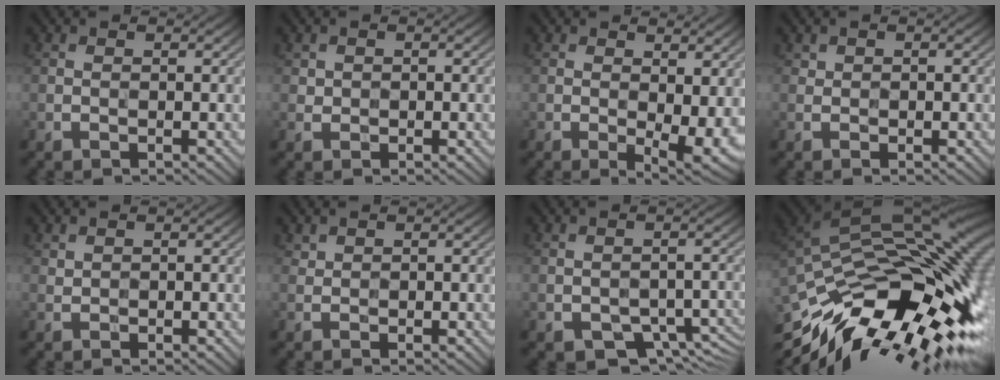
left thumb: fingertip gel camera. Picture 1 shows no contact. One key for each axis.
{"total": 1.2, "fx": 0.3, "fy": 1.1, "fz": 0.2, "tx": -0.003, "ty": 0.000, "tz": 0.004}
{"total": 4.8, "fx": 0.2, "fy": 2.0, "fz": 4.3, "tx": -0.064, "ty": -0.005, "tz": 0.007}
{"total": 1.1, "fx": 0.3, "fy": 0.8, "fz": 0.6, "tx": -0.009, "ty": 0.004, "tz": 0.005}
{"total": 0.7, "fx": 0.4, "fy": 0.4, "fz": 0.4, "tx": -0.009, "ty": 0.004, "tz": 0.010}
{"total": 0.9, "fx": 0.6, "fy": 0.5, "fz": 0.5, "tx": -0.009, "ty": 0.004, "tz": 0.011}
{"total": 6.2, "fx": -3.1, "fy": 3.7, "fz": 3.9, "tx": -0.060, "ty": -0.013, "tz": -0.040}
{"total": 16.9, "fx": -7.8, "fy": 7.3, "fz": 13.1, "tx": -0.239, "ty": -0.009, "tz": -0.129}